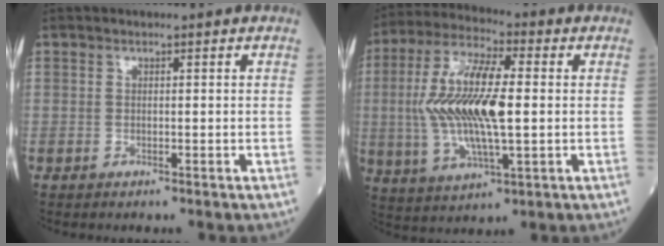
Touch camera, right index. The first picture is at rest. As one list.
[{"total": 15.1, "force": [0.3, 3.8, 14.6], "torque": [-0.308, 0.006, 0.007]}]